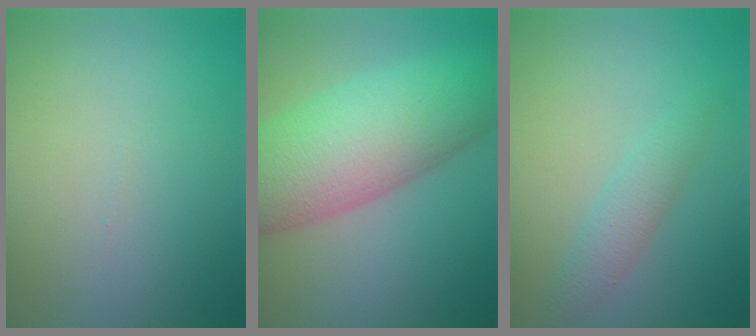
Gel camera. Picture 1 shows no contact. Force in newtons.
{"total": 11.6, "press": 11.6, "slide": 0.4}
{"total": 2.0, "press": 2.0, "slide": 0.0}